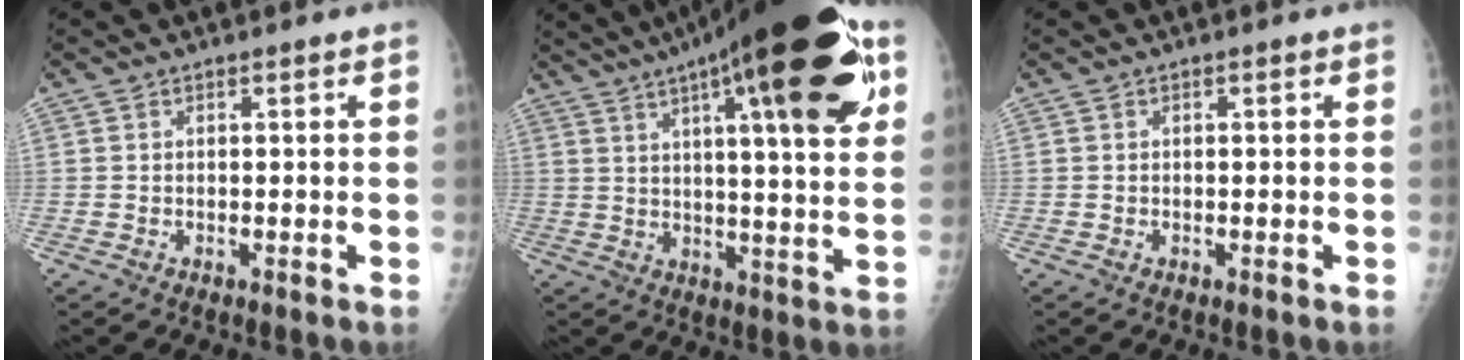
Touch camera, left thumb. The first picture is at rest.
{"total": 27.0, "force": [13.0, 6.2, 22.8], "torque": [-0.330, -0.007, 0.187]}
{"total": 0.0}